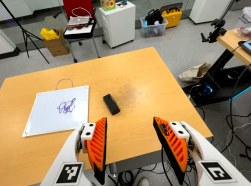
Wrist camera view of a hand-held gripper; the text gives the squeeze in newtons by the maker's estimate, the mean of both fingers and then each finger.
{"total": 0.0}